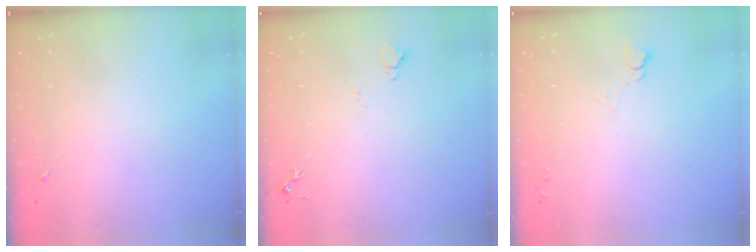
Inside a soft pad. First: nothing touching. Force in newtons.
{"total": 5.1, "press": 5.1, "slide": 0.7}
{"total": 2.5, "press": 2.5, "slide": 0.2}